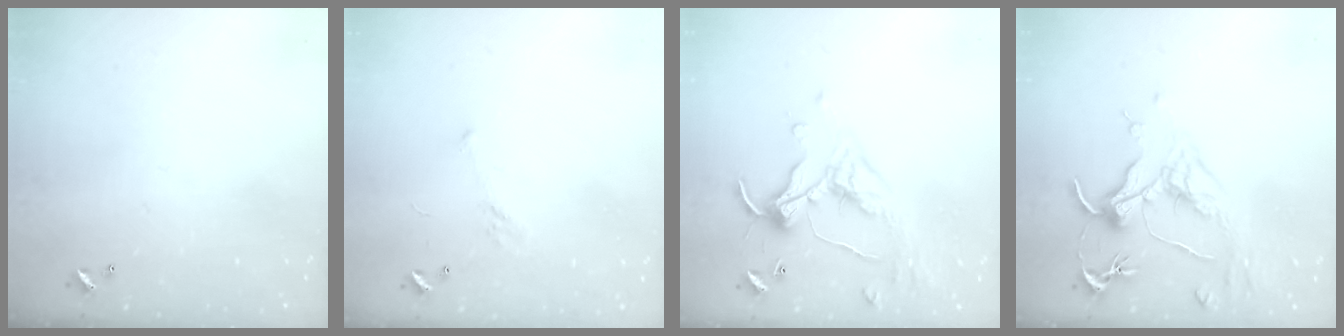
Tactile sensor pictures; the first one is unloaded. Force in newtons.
{"total": 5.0, "press": 4.9, "slide": 0.8}
{"total": 1.5, "press": 1.5, "slide": 0.2}
{"total": 1.7, "press": 1.5, "slide": 0.9}